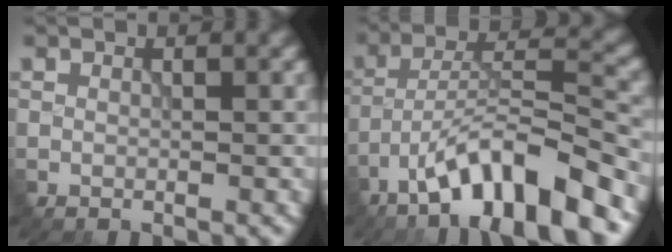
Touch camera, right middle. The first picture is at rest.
{"total": 10.6, "force": [-6.9, 2.4, 7.7], "torque": [-0.124, 0.016, -0.121]}